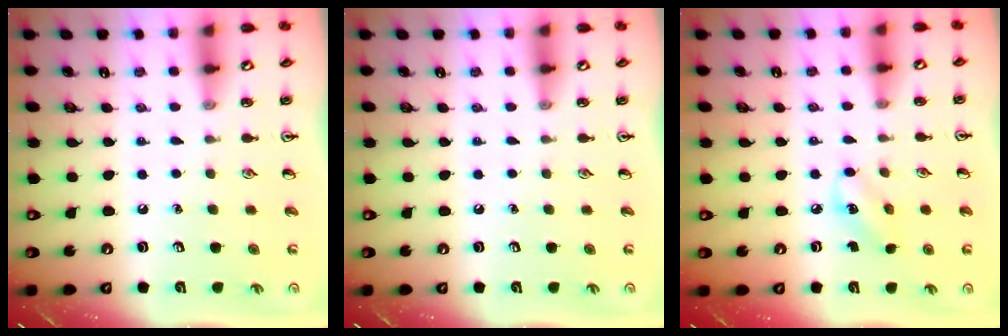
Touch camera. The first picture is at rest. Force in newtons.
{"total": 0.0}
{"total": 3.7, "press": 3.6, "slide": 1.0}